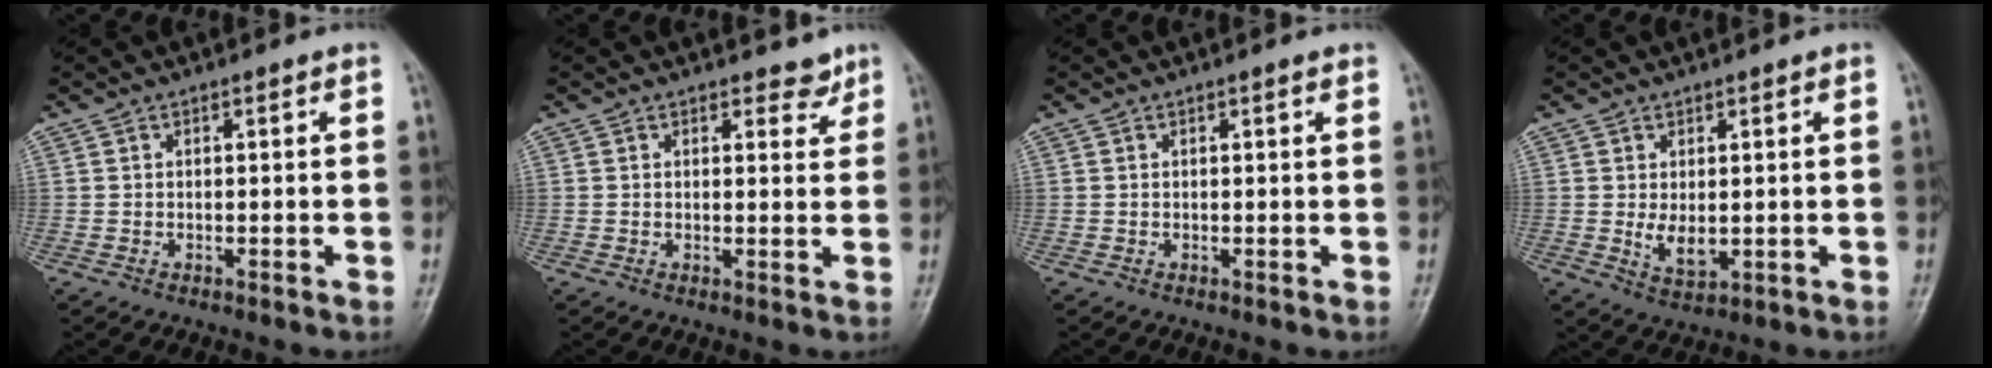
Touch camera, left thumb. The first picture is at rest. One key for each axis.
{"total": 2.6, "fx": 2.2, "fy": 1.3, "fz": 0.6, "tx": 0.010, "ty": -0.016, "tz": 0.024}
{"total": 0.6, "fx": 0.5, "fy": 0.2, "fz": 0.4, "tx": -0.007, "ty": -0.001, "tz": 0.004}
{"total": 4.2, "fx": 0.4, "fy": 2.5, "fz": 3.4, "tx": -0.050, "ty": -0.013, "tz": 0.017}